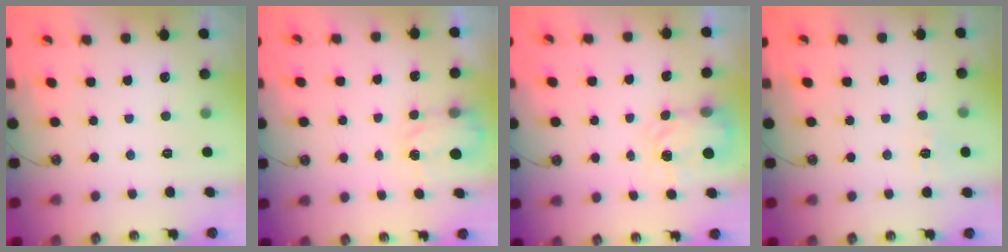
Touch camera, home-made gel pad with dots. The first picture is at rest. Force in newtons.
{"total": 2.4, "press": 2.4, "slide": 0.5}
{"total": 4.0, "press": 3.9, "slide": 0.6}
{"total": 6.6, "press": 6.6, "slide": 0.5}